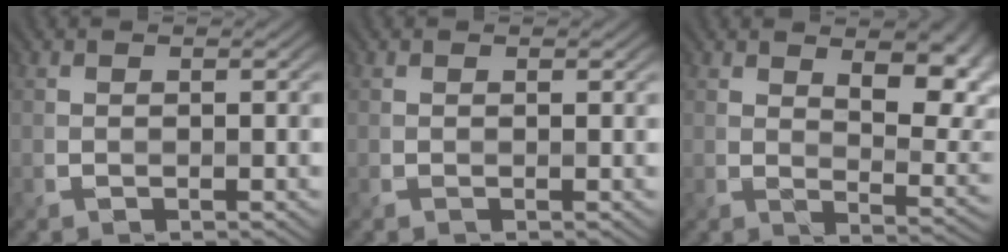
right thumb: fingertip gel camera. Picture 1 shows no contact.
{"total": 0.0}
{"total": 10.1, "force": [4.5, 4.4, 7.8], "torque": [-0.108, -0.009, 0.072]}